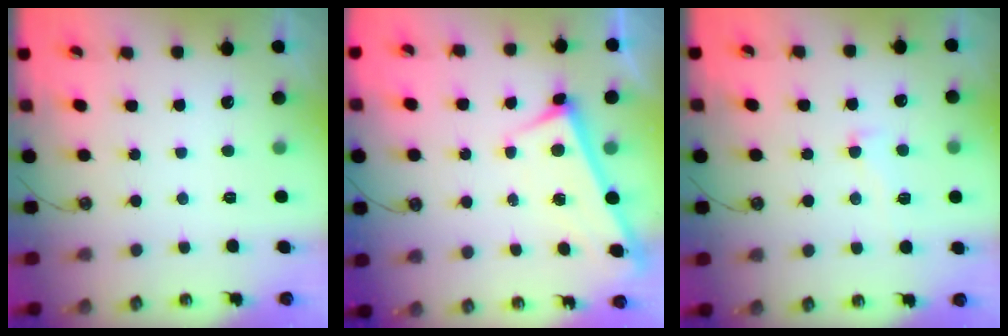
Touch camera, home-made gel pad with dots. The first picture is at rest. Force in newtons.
{"total": 3.0, "press": 3.0, "slide": 0.1}
{"total": 1.8, "press": 1.5, "slide": 1.0}